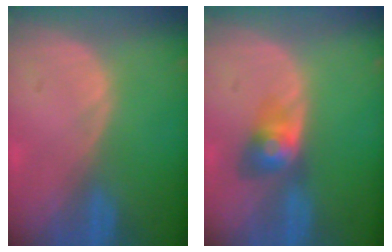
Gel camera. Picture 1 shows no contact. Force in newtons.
{"total": 4.0, "press": 4.0, "slide": 0.3}